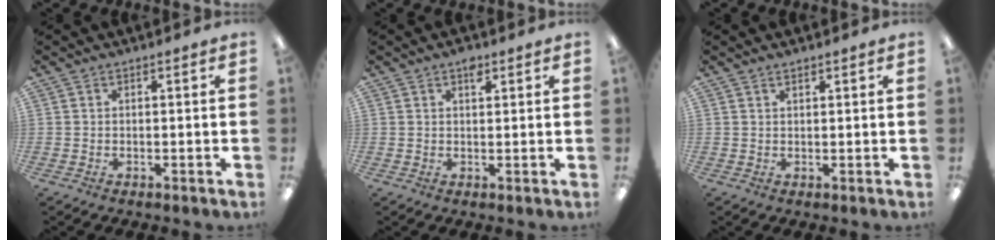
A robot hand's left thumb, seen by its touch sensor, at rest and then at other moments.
{"total": 2.5, "force": [1.6, 1.2, 1.5], "torque": [-0.009, -0.009, 0.024]}
{"total": 1.0, "force": [1.0, 0.2, 0.3], "torque": [-0.006, -0.001, 0.018]}